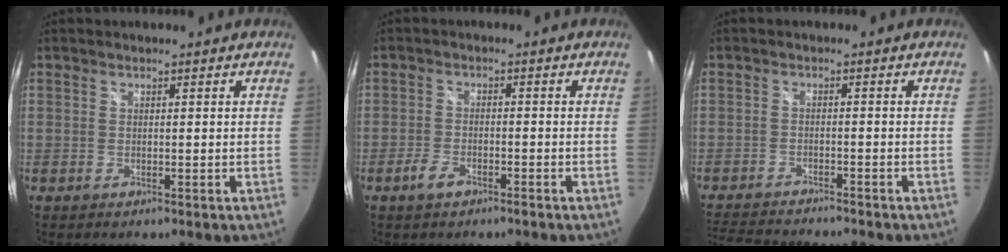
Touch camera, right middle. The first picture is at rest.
{"total": 3.1, "force": [-2.2, 1.3, 1.8], "torque": [-0.050, 0.002, -0.044]}
{"total": 8.8, "force": [-8.3, 1.0, 2.7], "torque": [-0.078, -0.011, -0.139]}